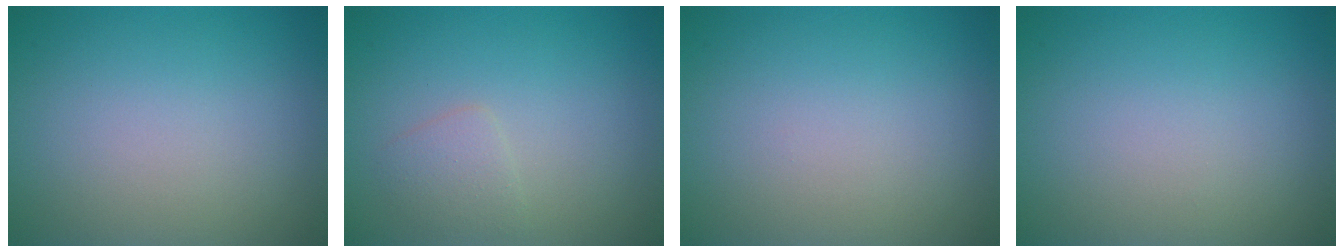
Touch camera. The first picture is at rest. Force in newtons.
{"total": 1.4, "press": 1.4, "slide": 0.1}
{"total": 0.0}
{"total": 0.0}